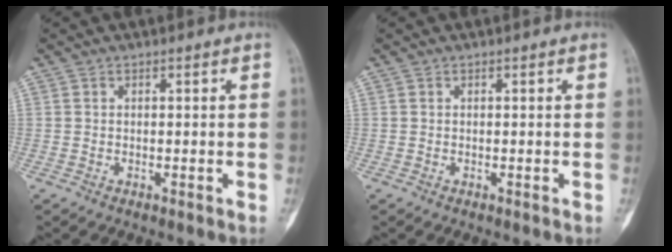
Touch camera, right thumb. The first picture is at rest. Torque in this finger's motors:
{"motor_torque": [-0.49, -0.46, 0.41, -0.01, 0.00]}